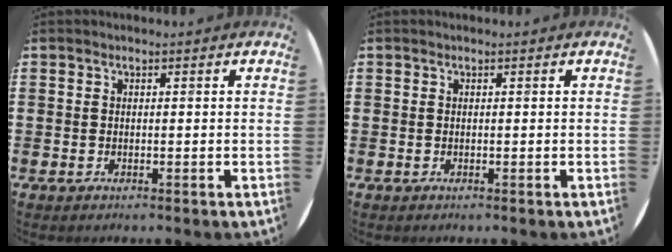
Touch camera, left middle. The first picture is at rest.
{"total": 0.0}